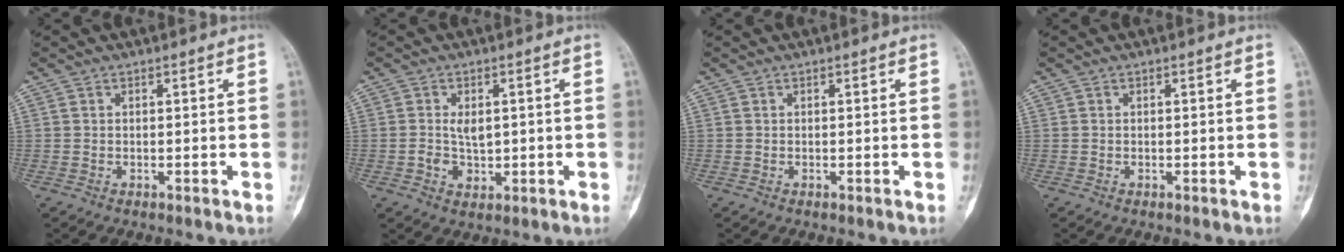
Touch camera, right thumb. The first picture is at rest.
{"total": 4.5, "force": [-0.1, 3.1, 3.3], "torque": [-0.041, -0.002, 0.005]}
{"total": 0.0}
{"total": 0.0}